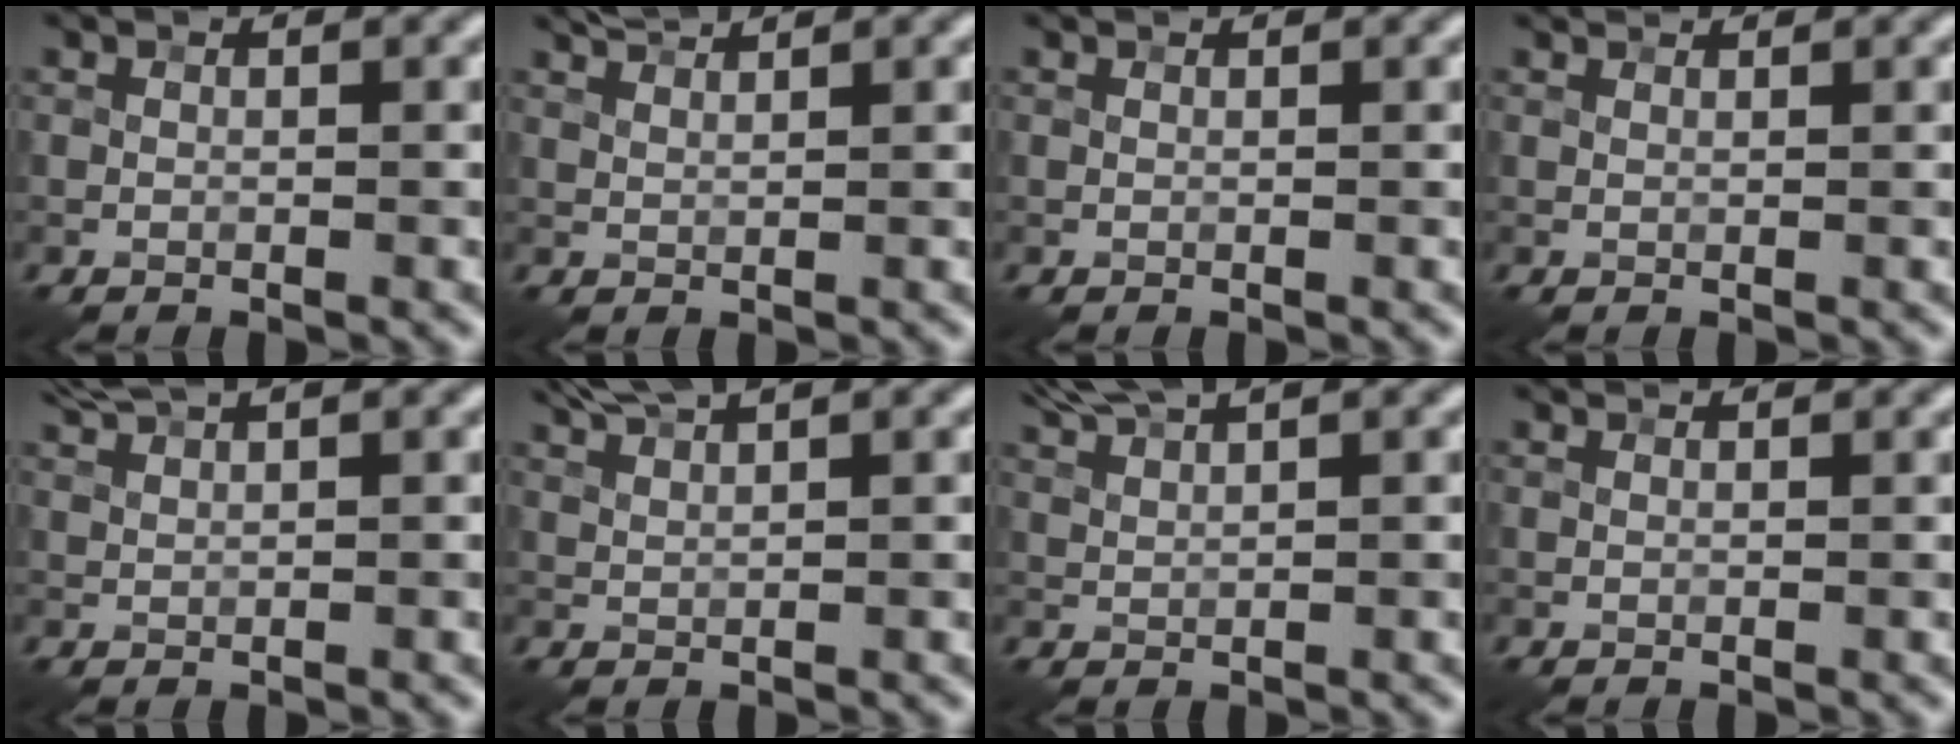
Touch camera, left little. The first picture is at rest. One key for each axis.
{"total": 2.2, "fx": 1.9, "fy": 0.3, "fz": 1.0, "tx": -0.027, "ty": 0.002, "tz": 0.034}
{"total": 0.5, "fx": 0.5, "fy": 0.0, "fz": 0.1, "tx": -0.005, "ty": -0.002, "tz": 0.003}
{"total": 1.7, "fx": 1.6, "fy": 0.4, "fz": 0.6, "tx": -0.019, "ty": -0.005, "tz": 0.016}
{"total": 2.1, "fx": 1.8, "fy": 0.2, "fz": 1.1, "tx": -0.026, "ty": 0.005, "tz": 0.041}
{"total": 2.9, "fx": 2.3, "fy": 0.4, "fz": 1.6, "tx": -0.036, "ty": 0.005, "tz": 0.046}
{"total": 3.4, "fx": 2.8, "fy": 0.4, "fz": 1.8, "tx": -0.038, "ty": 0.007, "tz": 0.054}
{"total": 1.0, "fx": 0.9, "fy": 0.1, "fz": 0.3, "tx": -0.013, "ty": -0.002, "tz": 0.006}